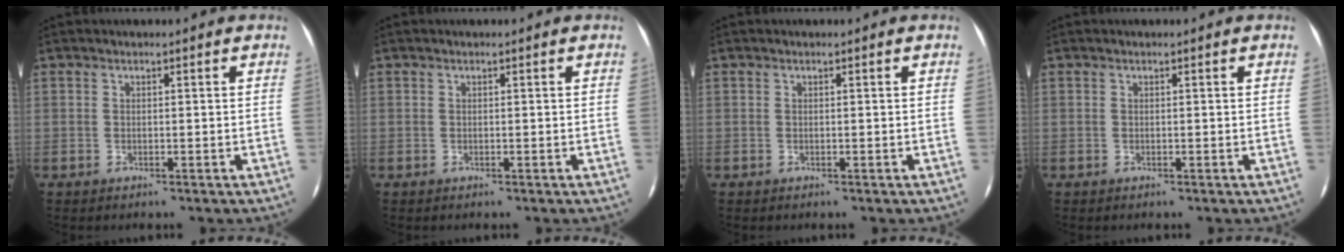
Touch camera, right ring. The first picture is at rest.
{"total": 0.0}
{"total": 0.0}
{"total": 0.0}